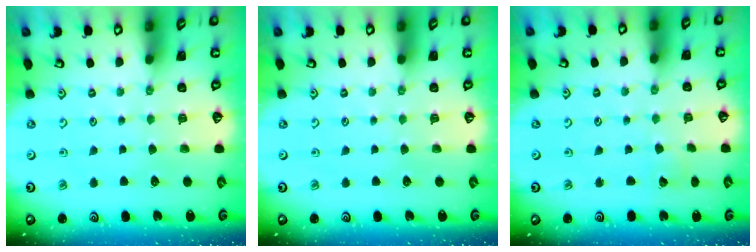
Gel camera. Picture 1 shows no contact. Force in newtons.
{"total": 0.0}
{"total": 2.0, "press": 2.0, "slide": 0.1}